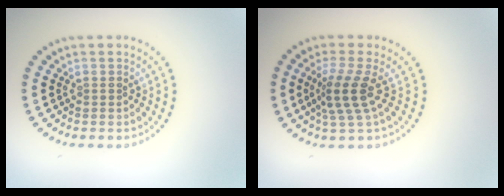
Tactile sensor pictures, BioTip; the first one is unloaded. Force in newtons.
{"total": 3.3, "press": 2.5, "slide": 2.2}